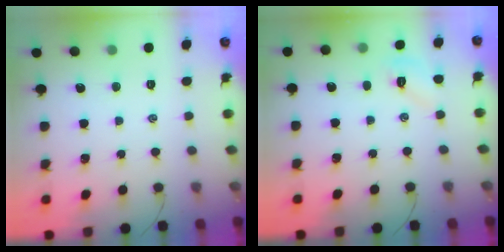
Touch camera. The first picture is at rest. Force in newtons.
{"total": 7.0, "press": 6.8, "slide": 1.5}